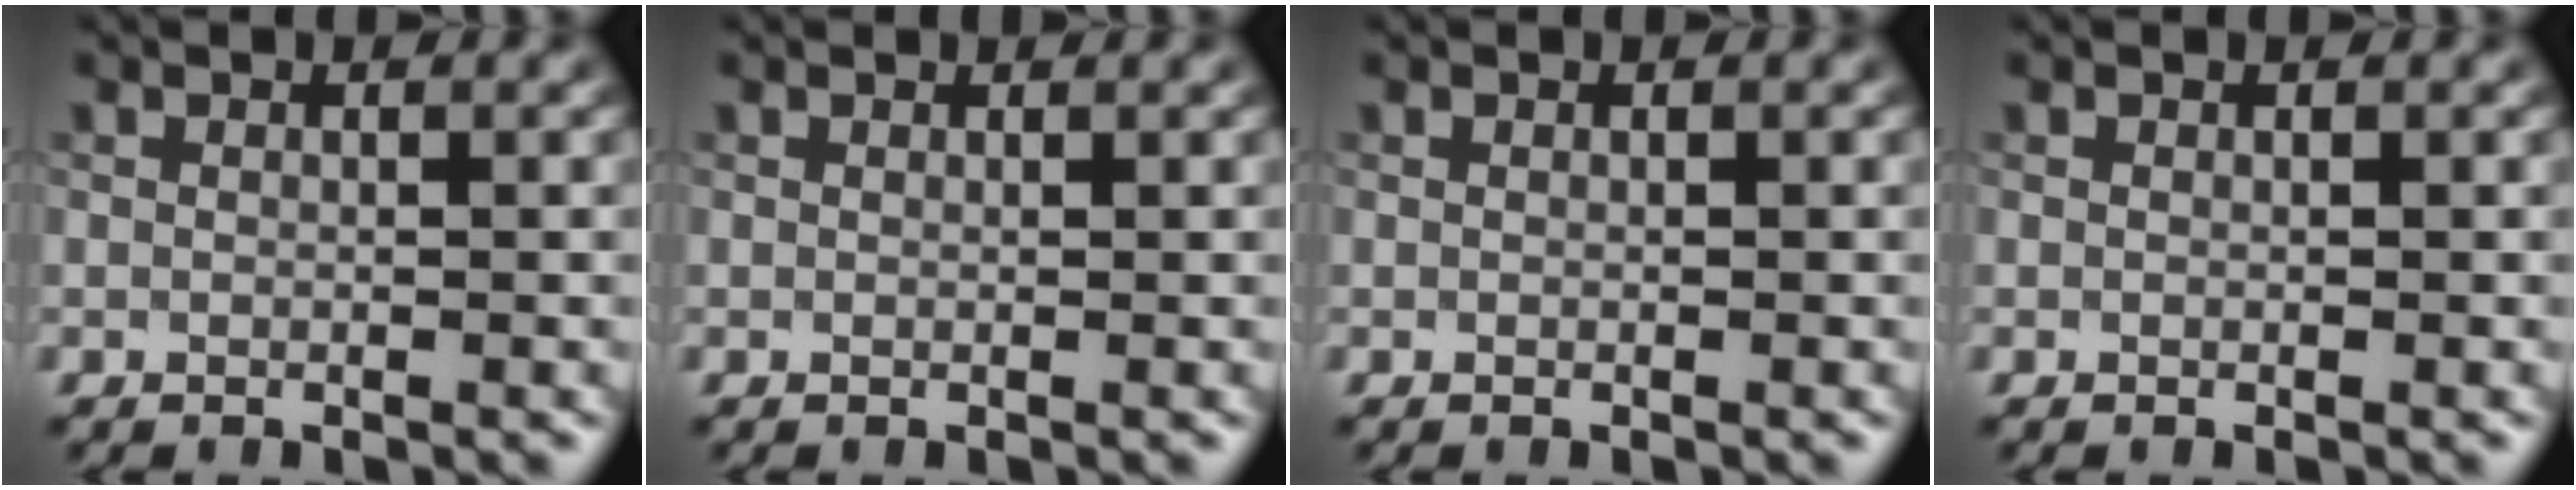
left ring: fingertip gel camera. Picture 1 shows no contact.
{"total": 0.9, "force": [0.9, 0.0, 0.2], "torque": [-0.007, -0.004, 0.007]}
{"total": 0.0}
{"total": 0.0}